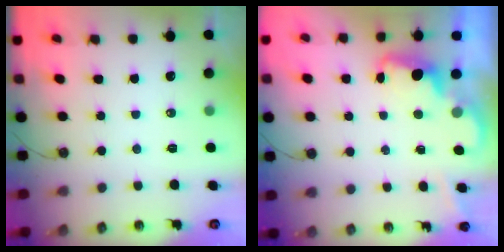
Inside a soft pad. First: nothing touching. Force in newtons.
{"total": 1.9, "press": 1.9, "slide": 0.6}